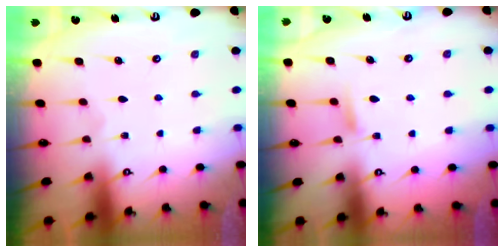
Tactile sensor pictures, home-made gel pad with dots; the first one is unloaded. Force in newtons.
{"total": 5.2, "press": 5.2, "slide": 0.7}